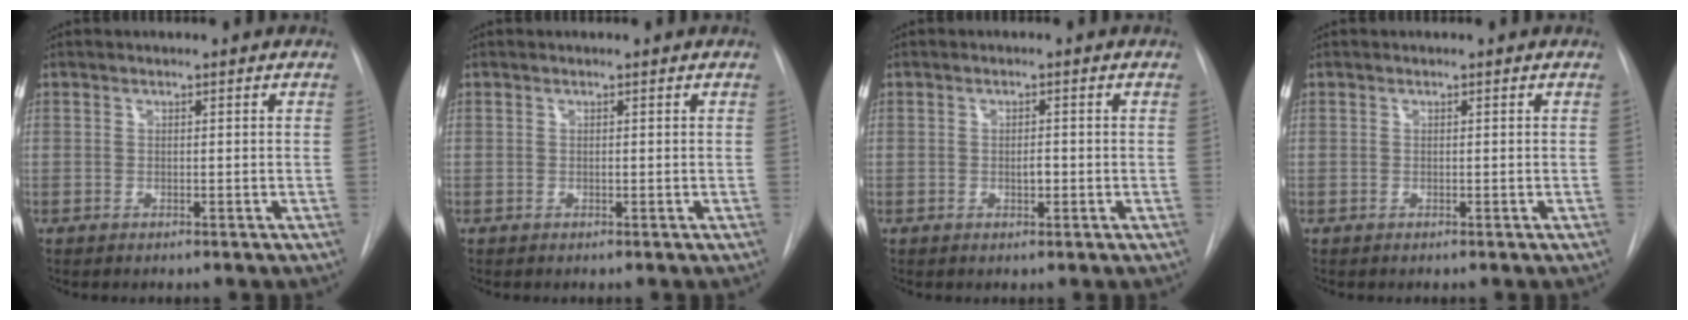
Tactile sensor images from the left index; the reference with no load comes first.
{"total": 0.0}
{"total": 1.3, "force": [-0.3, 0.6, 1.2], "torque": [-0.019, 0.001, -0.004]}
{"total": 0.0}